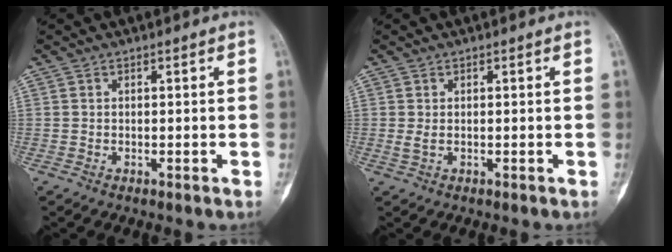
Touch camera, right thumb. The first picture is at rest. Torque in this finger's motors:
{"motor_torque": [1.22, 0.26, 0.27, 0.08, 0.08]}